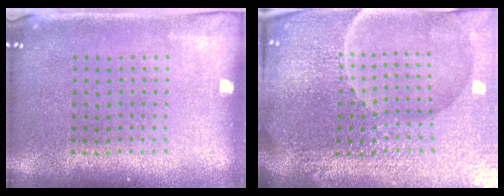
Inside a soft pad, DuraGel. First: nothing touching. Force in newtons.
{"total": 7.0, "press": 6.2, "slide": 3.4}